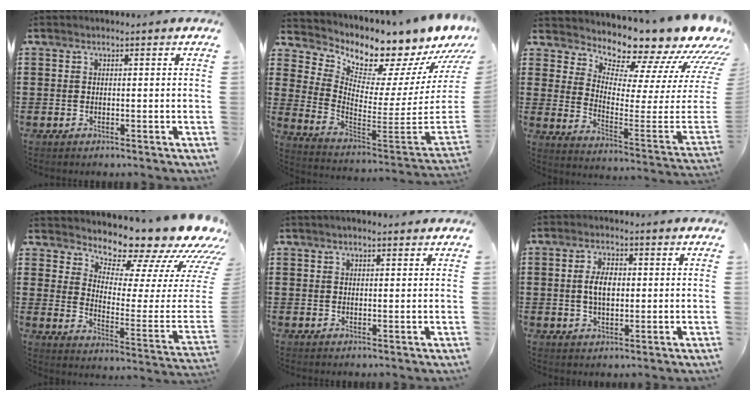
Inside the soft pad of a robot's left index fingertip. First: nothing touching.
{"total": 7.1, "force": [6.6, 1.5, 2.1], "torque": [-0.054, -0.084, 0.099]}
{"total": 10.3, "force": [9.9, 0.8, 2.6], "torque": [-0.060, -0.113, 0.161]}
{"total": 11.3, "force": [10.7, 1.6, 3.4], "torque": [-0.067, -0.112, 0.174]}
{"total": 1.6, "force": [1.3, 0.4, 0.9], "torque": [-0.018, 0.004, 0.022]}
{"total": 4.4, "force": [0.4, 2.3, 3.7], "torque": [-0.083, 0.007, 0.003]}